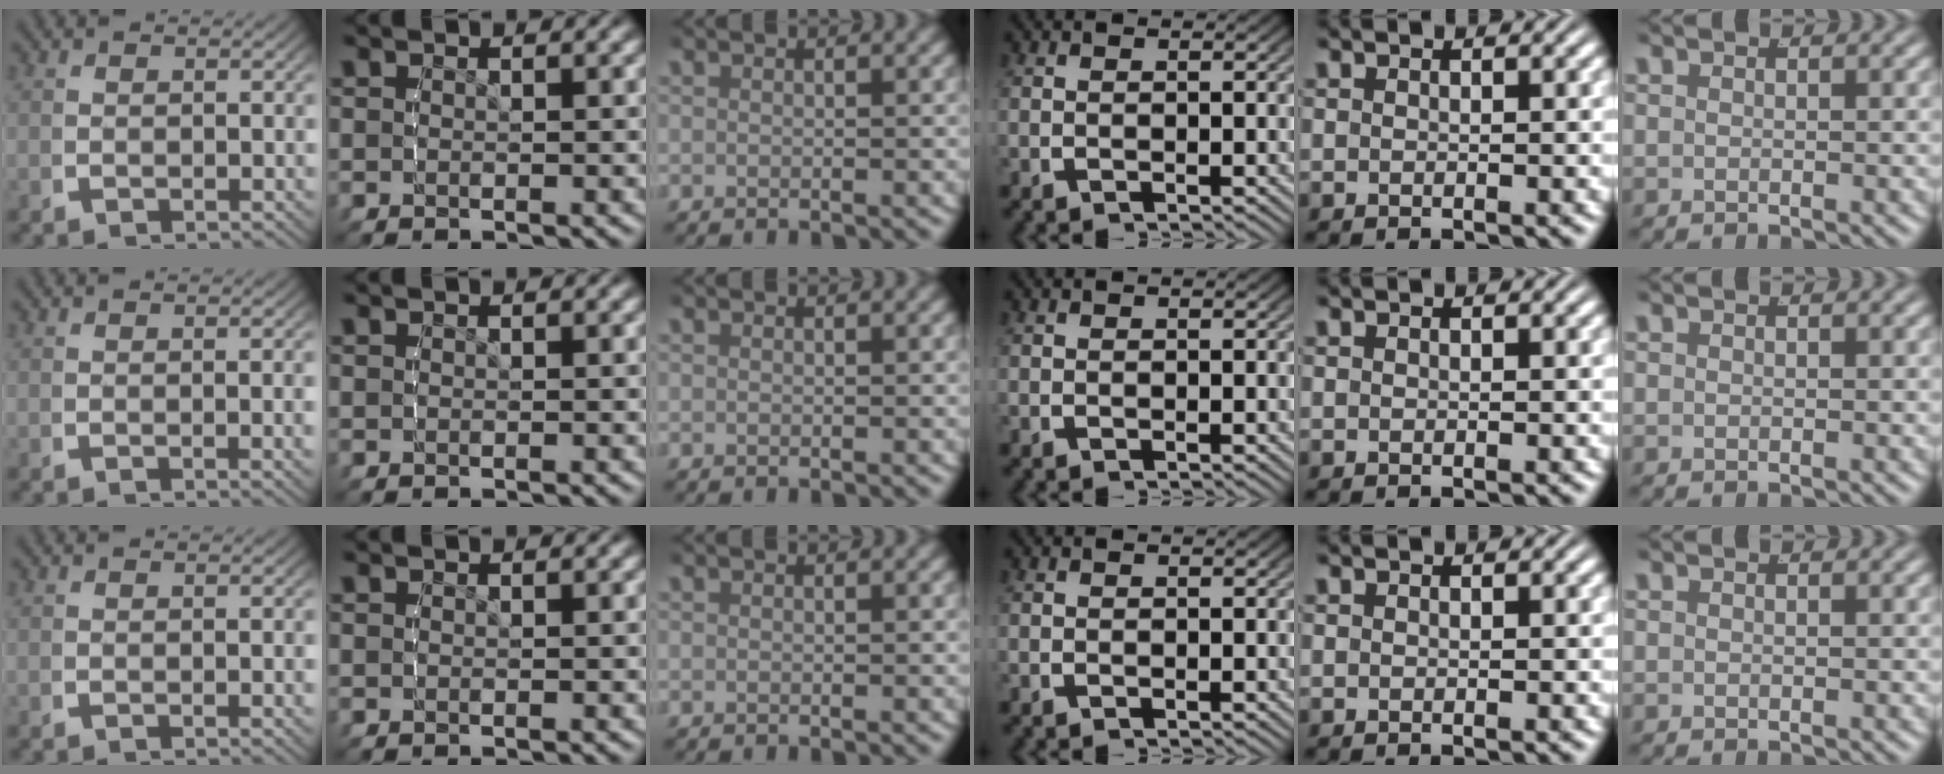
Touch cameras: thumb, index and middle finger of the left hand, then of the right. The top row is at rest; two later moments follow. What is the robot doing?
{"motion": "lift_and_place", "object": "bottle"}